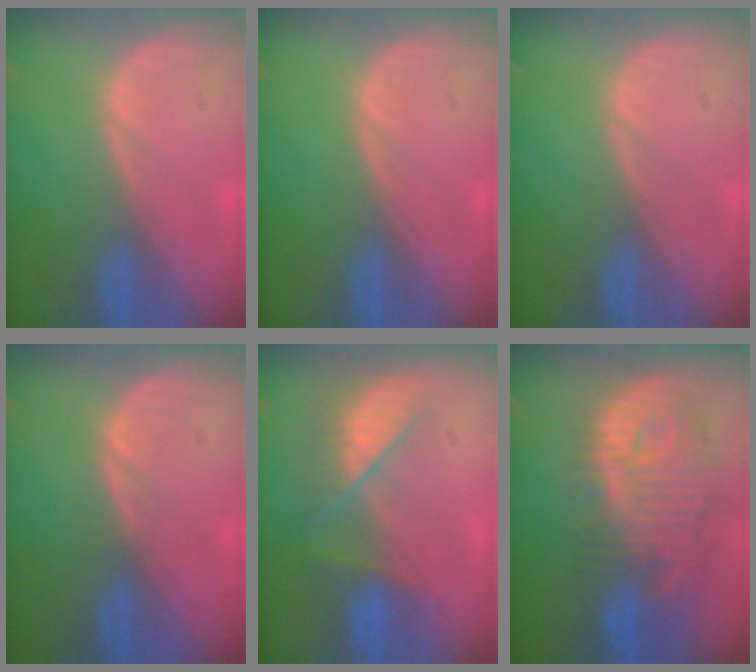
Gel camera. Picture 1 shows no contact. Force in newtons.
{"total": 0.0}
{"total": 0.0}
{"total": 0.7, "press": 0.7, "slide": 0.2}
{"total": 7.2, "press": 6.6, "slide": 2.9}
{"total": 12.5, "press": 11.1, "slide": 5.8}